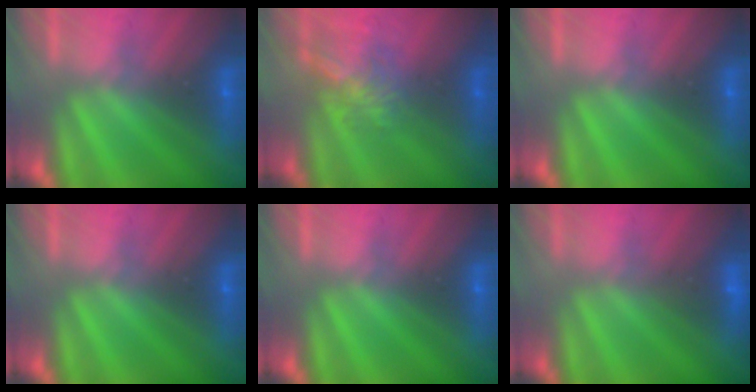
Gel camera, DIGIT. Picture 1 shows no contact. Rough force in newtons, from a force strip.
{"total": 4.5}
{"total": 0.0}
{"total": 0.0}
{"total": 0.0}
{"total": 3.0}